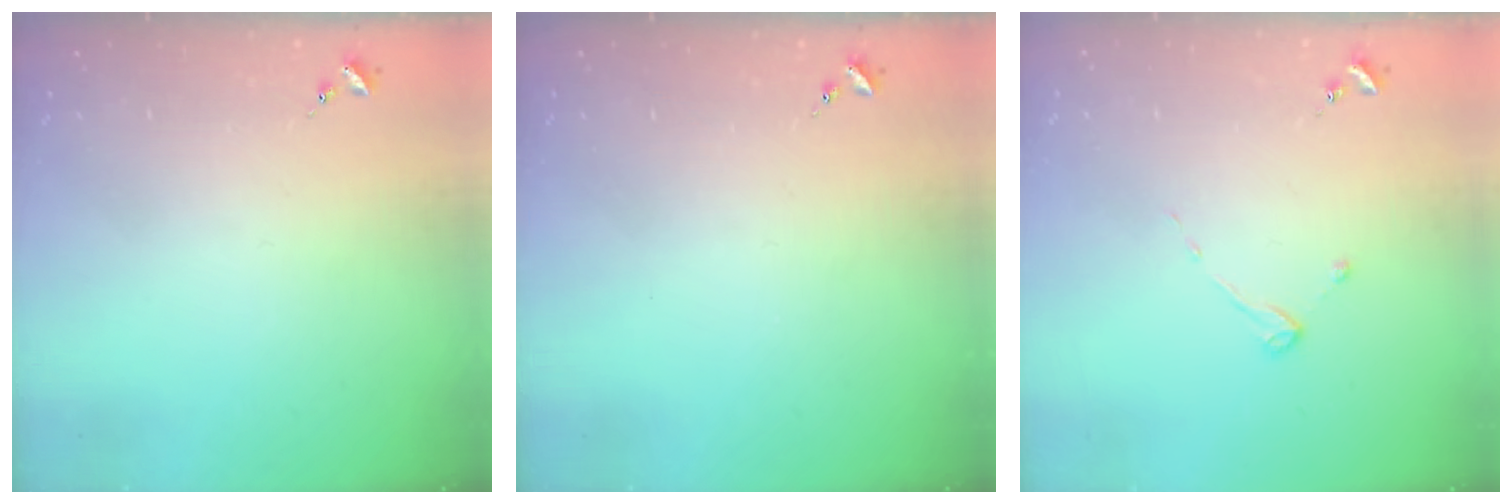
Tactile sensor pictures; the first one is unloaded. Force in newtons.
{"total": 0.0}
{"total": 2.7, "press": 2.7, "slide": 0.3}